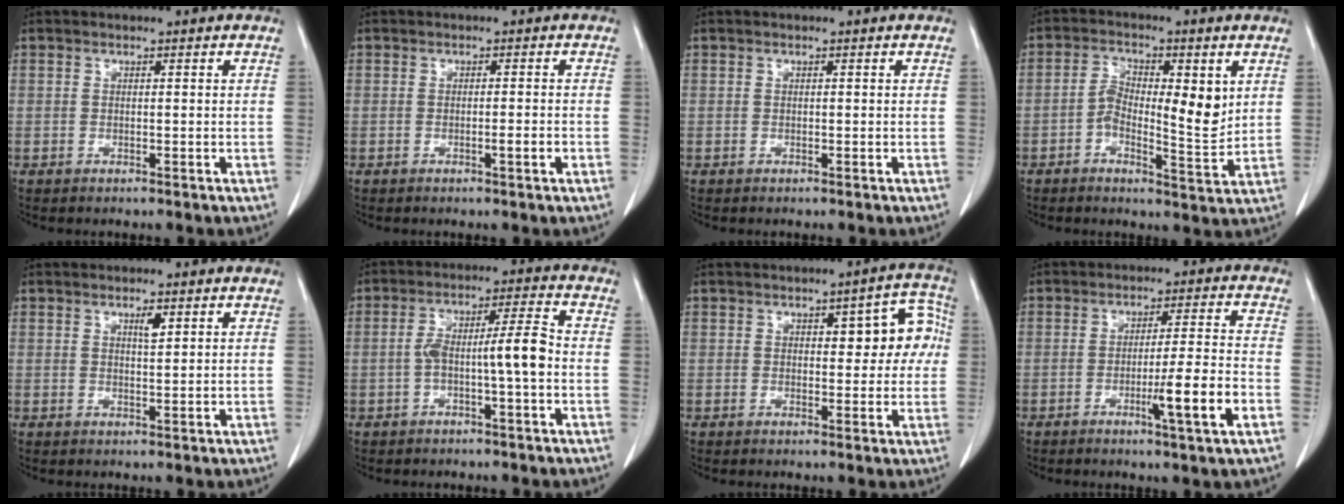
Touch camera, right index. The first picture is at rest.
{"total": 1.7, "force": [-0.7, -0.2, 1.6], "torque": [-0.025, -0.003, -0.011]}
{"total": 0.0}
{"total": 7.9, "force": [0.6, 2.9, 7.3], "torque": [-0.121, 0.009, 0.009]}
{"total": 1.8, "force": [0.9, 0.4, 1.5], "torque": [-0.025, -0.002, 0.016]}
{"total": 7.1, "force": [-1.5, 0.3, 7.0], "torque": [-0.126, 0.025, -0.025]}
{"total": 7.4, "force": [1.4, 3.1, 6.5], "torque": [-0.062, 0.030, 0.014]}
{"total": 10.7, "force": [-3.8, -1.2, 9.9], "torque": [-0.160, -0.015, -0.065]}